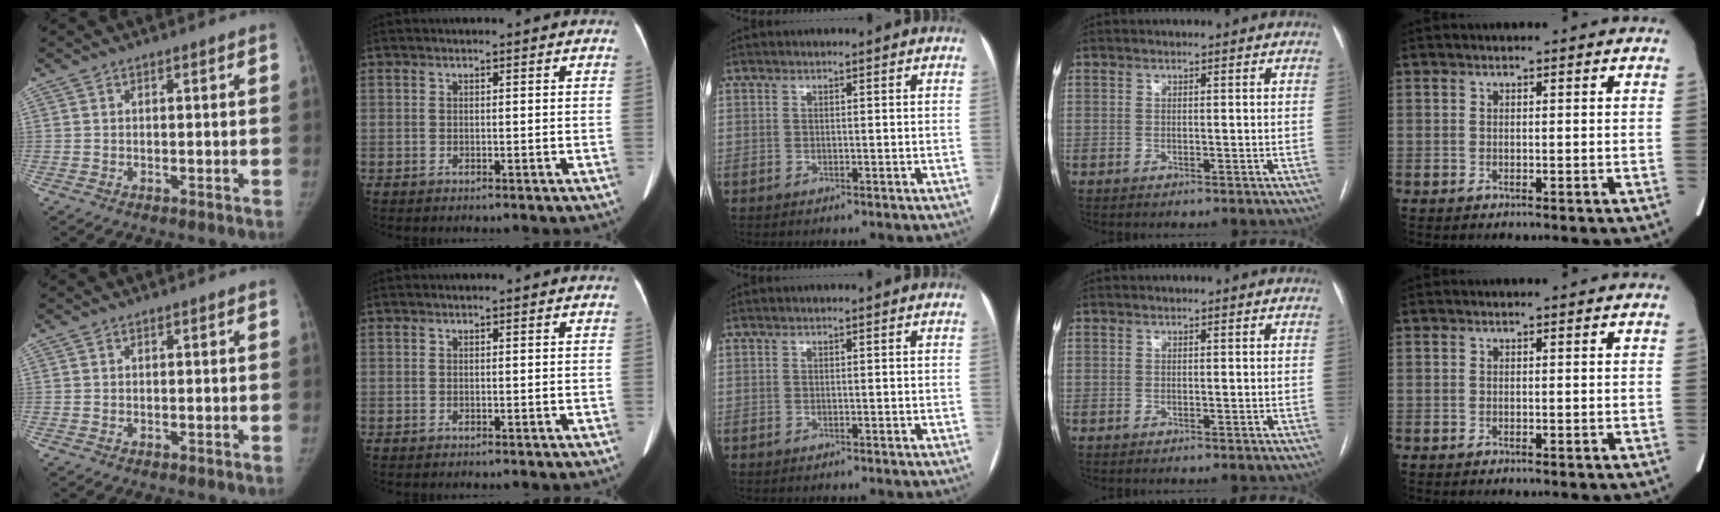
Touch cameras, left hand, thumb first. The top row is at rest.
{}